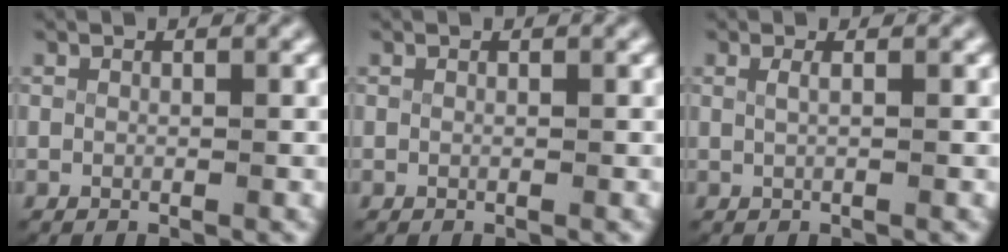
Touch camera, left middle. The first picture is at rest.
{"total": 0.0}
{"total": 0.7, "force": [0.1, -0.2, 0.7], "torque": [-0.018, -0.005, 0.005]}